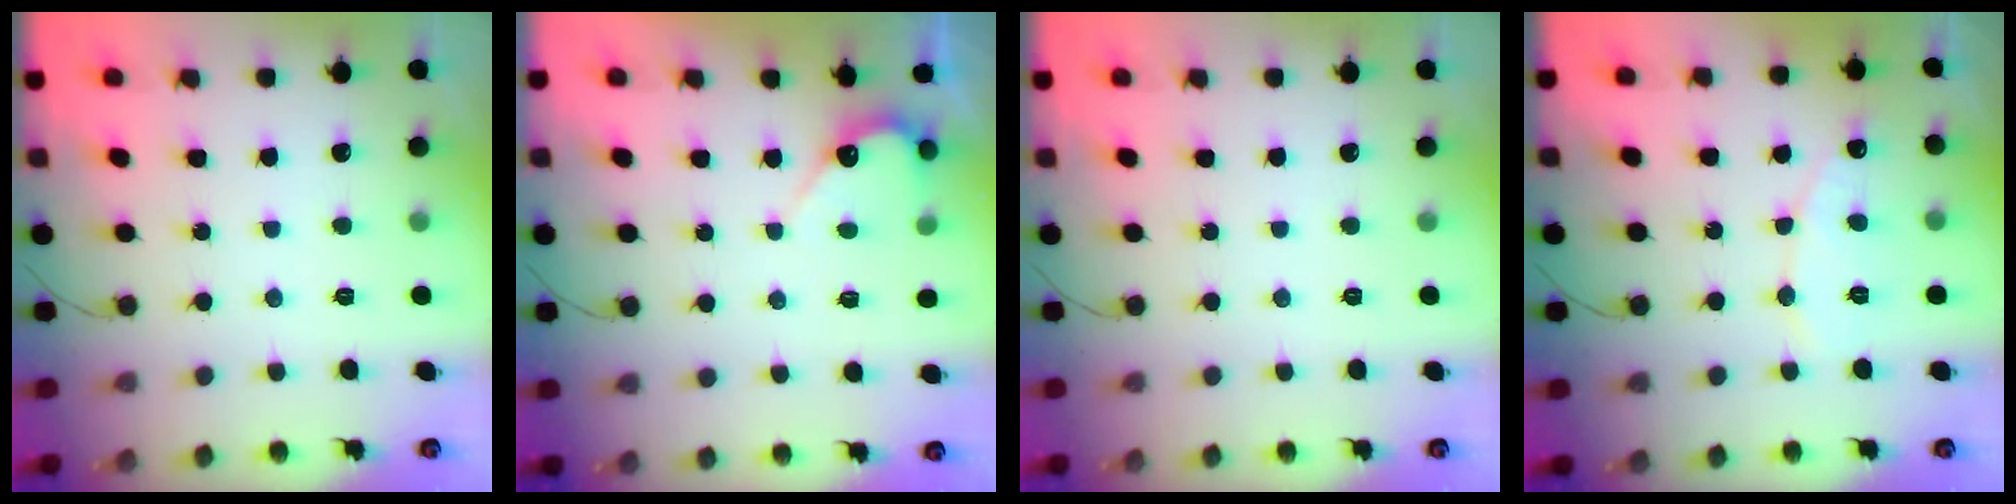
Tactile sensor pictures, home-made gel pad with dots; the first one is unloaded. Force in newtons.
{"total": 4.5, "press": 4.4, "slide": 0.4}
{"total": 0.0}
{"total": 6.5, "press": 6.5, "slide": 0.5}